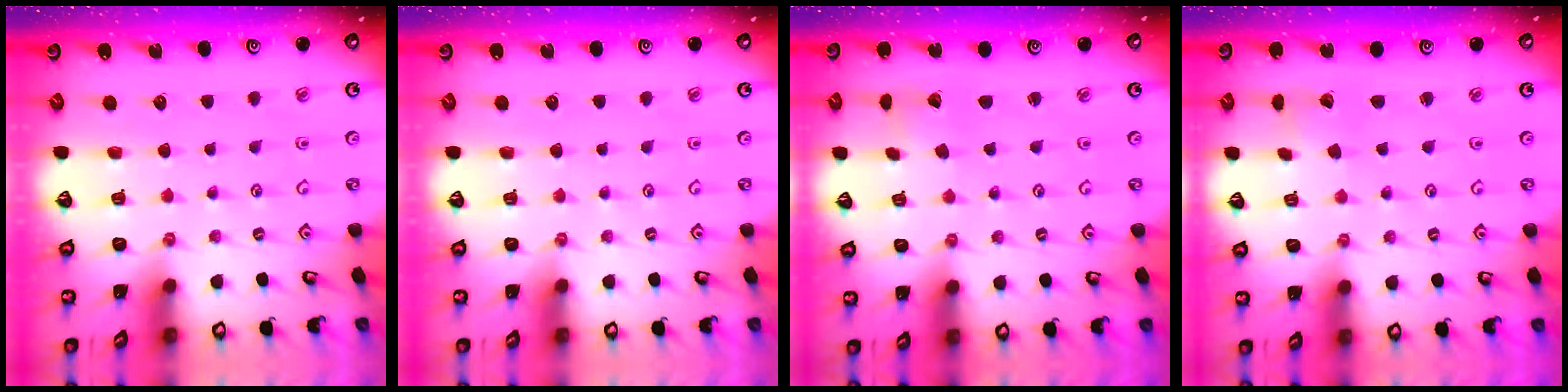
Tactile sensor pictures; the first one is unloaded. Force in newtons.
{"total": 0.0}
{"total": 1.9, "press": 1.9, "slide": 0.1}
{"total": 2.0, "press": 2.0, "slide": 0.1}